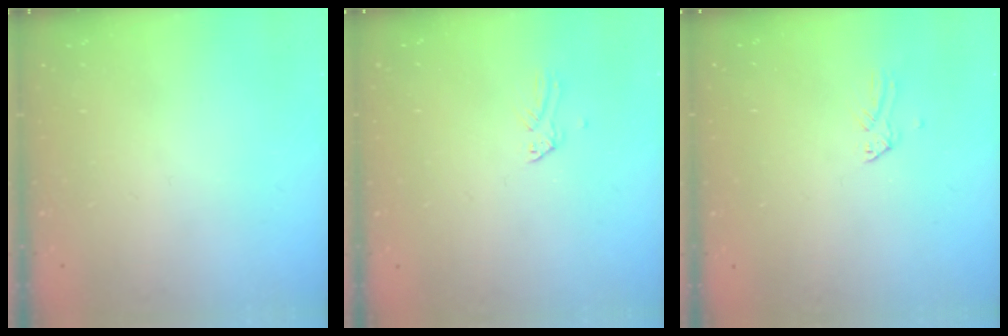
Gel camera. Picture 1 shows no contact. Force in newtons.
{"total": 0.0}
{"total": 0.0}